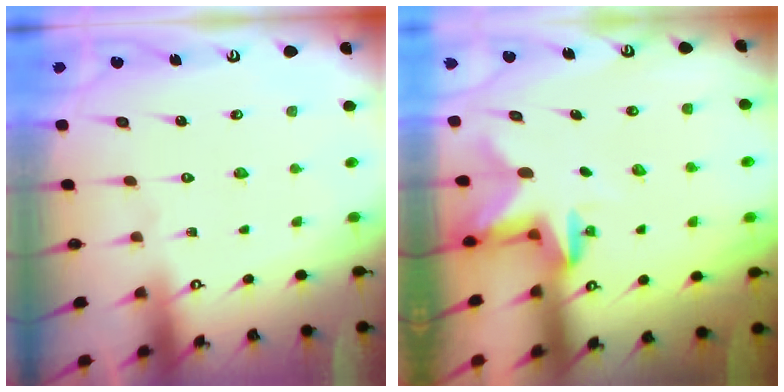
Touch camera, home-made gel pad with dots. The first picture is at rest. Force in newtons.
{"total": 2.5, "press": 2.4, "slide": 0.4}